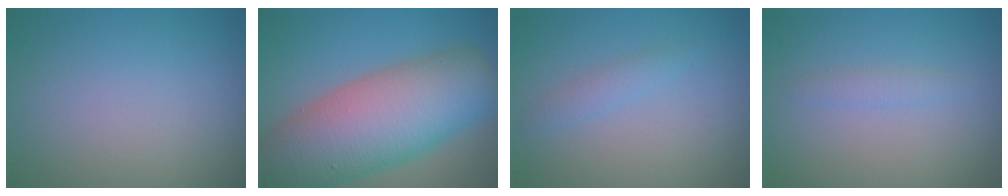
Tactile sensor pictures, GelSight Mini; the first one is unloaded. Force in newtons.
{"total": 12.4, "press": 12.4, "slide": 0.6}
{"total": 1.3, "press": 1.3, "slide": 0.1}
{"total": 1.0, "press": 1.0, "slide": 0.0}